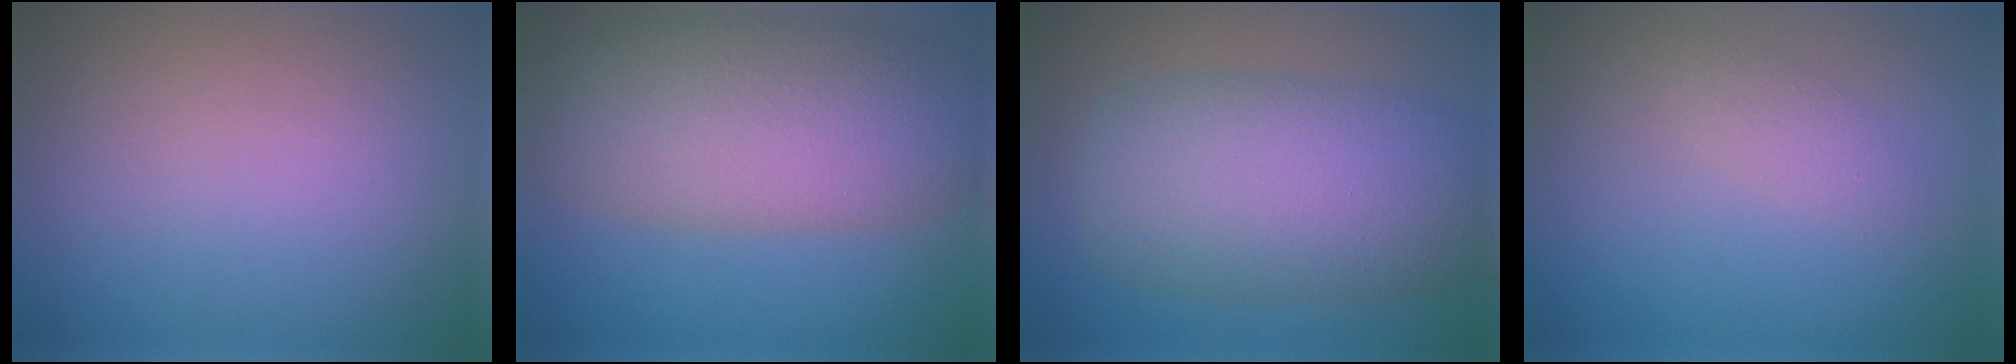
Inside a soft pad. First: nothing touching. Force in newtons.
{"total": 9.6, "press": 9.6, "slide": 0.3}
{"total": 10.0, "press": 9.9, "slide": 0.4}
{"total": 1.4, "press": 1.4, "slide": 0.1}